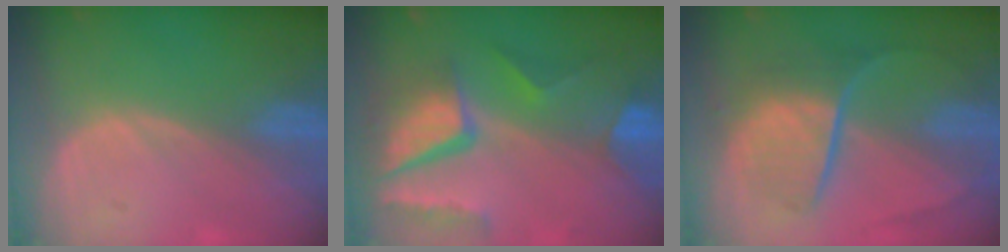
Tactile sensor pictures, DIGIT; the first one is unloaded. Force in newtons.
{"total": 11.1, "press": 9.1, "slide": 6.3}
{"total": 9.1, "press": 7.6, "slide": 5.1}